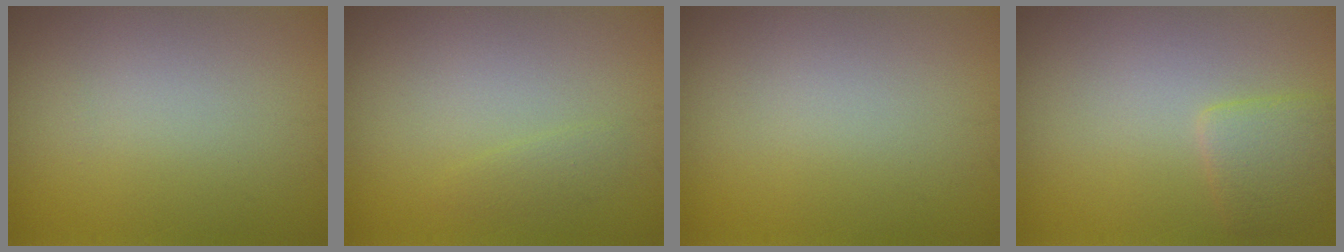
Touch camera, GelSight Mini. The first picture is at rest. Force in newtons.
{"total": 0.8, "press": 0.8, "slide": 0.0}
{"total": 0.0}
{"total": 2.2, "press": 2.2, "slide": 0.1}